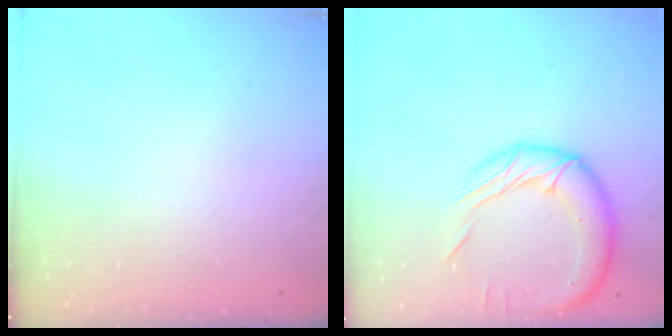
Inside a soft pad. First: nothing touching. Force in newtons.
{"total": 16.9, "press": 16.9, "slide": 1.5}